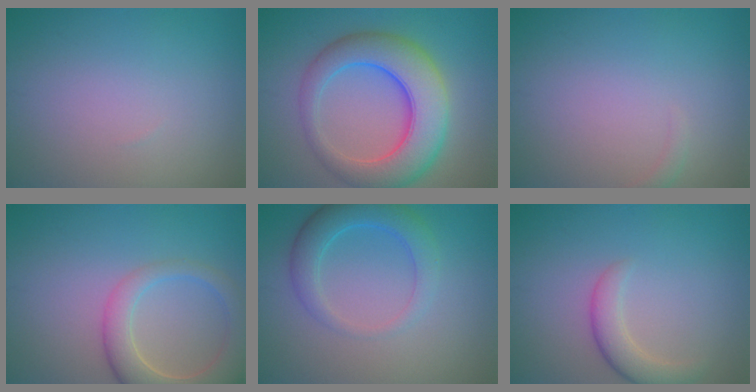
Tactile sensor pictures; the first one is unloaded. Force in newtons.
{"total": 8.6, "press": 8.6, "slide": 0.0}
{"total": 0.7, "press": 0.7, "slide": 0.2}
{"total": 6.4, "press": 6.4, "slide": 0.7}
{"total": 3.8, "press": 3.7, "slide": 0.2}
{"total": 2.8, "press": 2.7, "slide": 0.3}